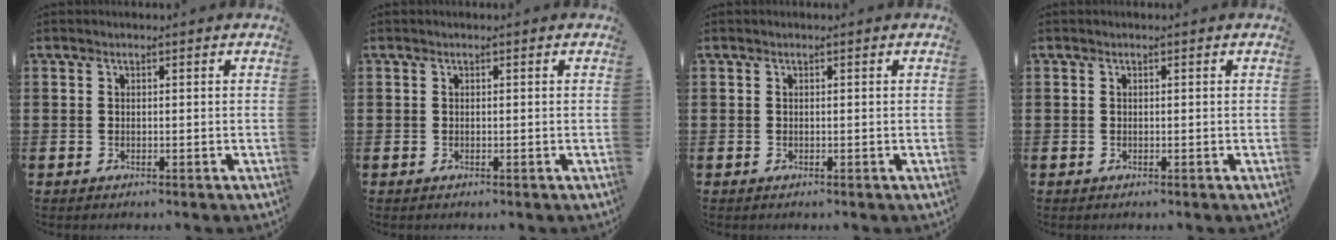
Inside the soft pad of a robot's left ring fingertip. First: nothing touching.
{"total": 0.0}
{"total": 0.0}
{"total": 0.0}